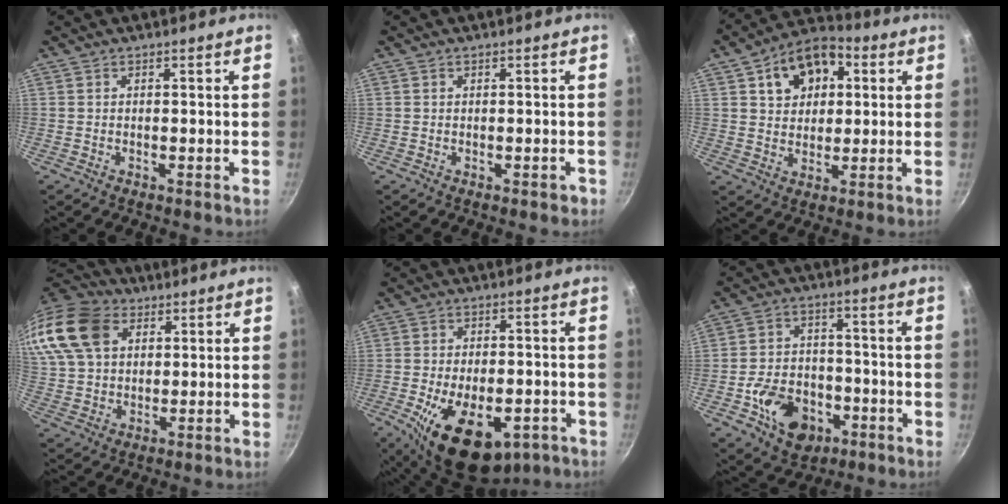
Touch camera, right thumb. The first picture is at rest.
{"total": 0.9, "force": [-0.3, 0.6, 0.6], "torque": [-0.001, 0.007, 0.001]}
{"total": 13.1, "force": [4.2, 9.3, 8.2], "torque": [-0.093, 0.011, 0.059]}
{"total": 20.8, "force": [8.8, 14.6, 11.9], "torque": [-0.257, 0.015, 0.164]}
{"total": 16.6, "force": [-6.7, 9.2, 12.1], "torque": [-0.176, 0.010, -0.088]}
{"total": 13.0, "force": [-5.2, 9.4, 7.3], "torque": [-0.095, 0.037, -0.076]}